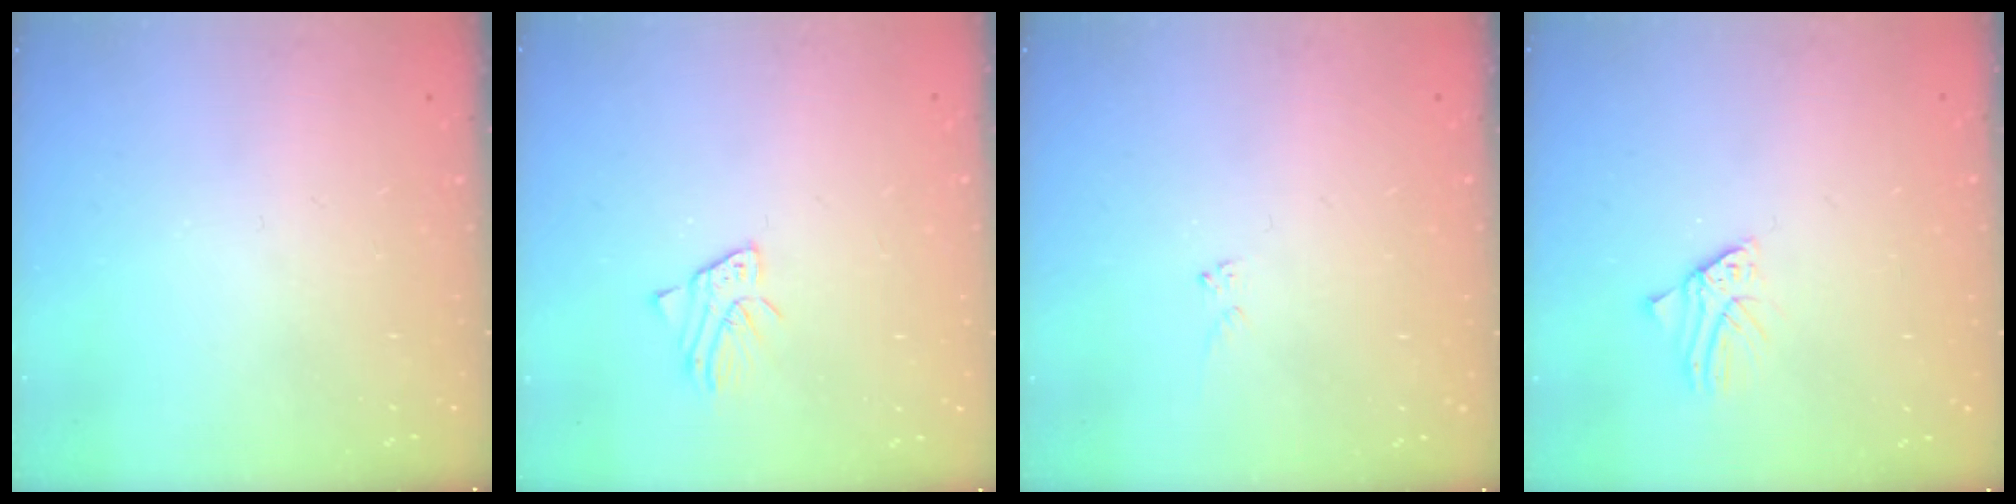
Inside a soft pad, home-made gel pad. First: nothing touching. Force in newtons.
{"total": 2.3, "press": 2.3, "slide": 0.2}
{"total": 3.3, "press": 3.3, "slide": 0.0}
{"total": 1.6, "press": 1.6, "slide": 0.2}